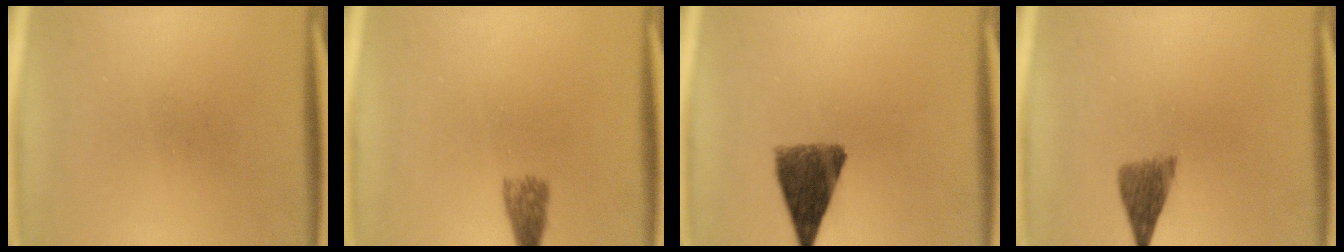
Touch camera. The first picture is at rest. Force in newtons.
{"total": 2.7}
{"total": 9.4}
{"total": 4.1}